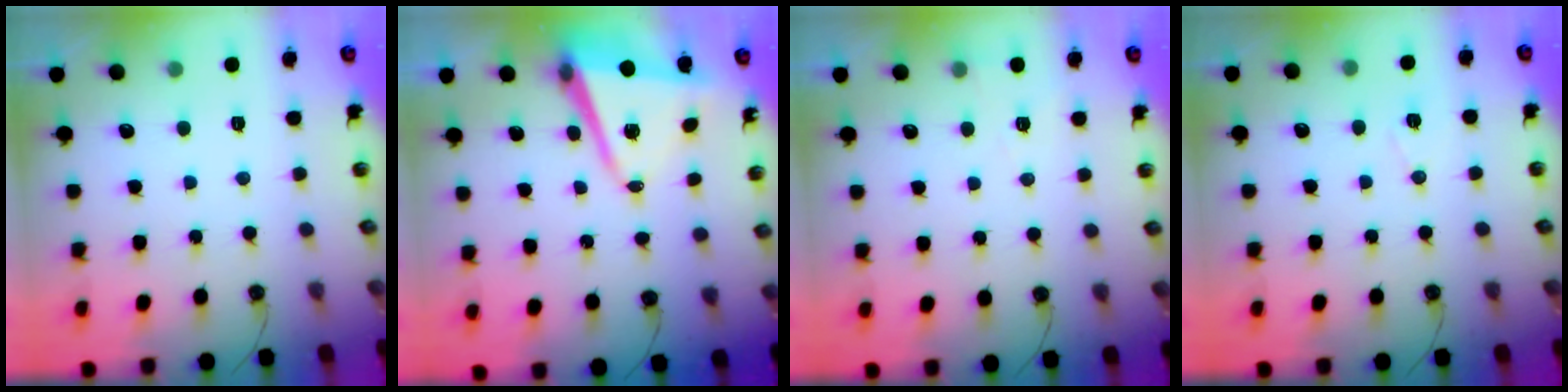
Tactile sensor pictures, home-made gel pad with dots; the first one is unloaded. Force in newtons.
{"total": 9.9, "press": 9.8, "slide": 1.6}
{"total": 5.3, "press": 3.6, "slide": 4.0}
{"total": 6.9, "press": 5.1, "slide": 4.6}